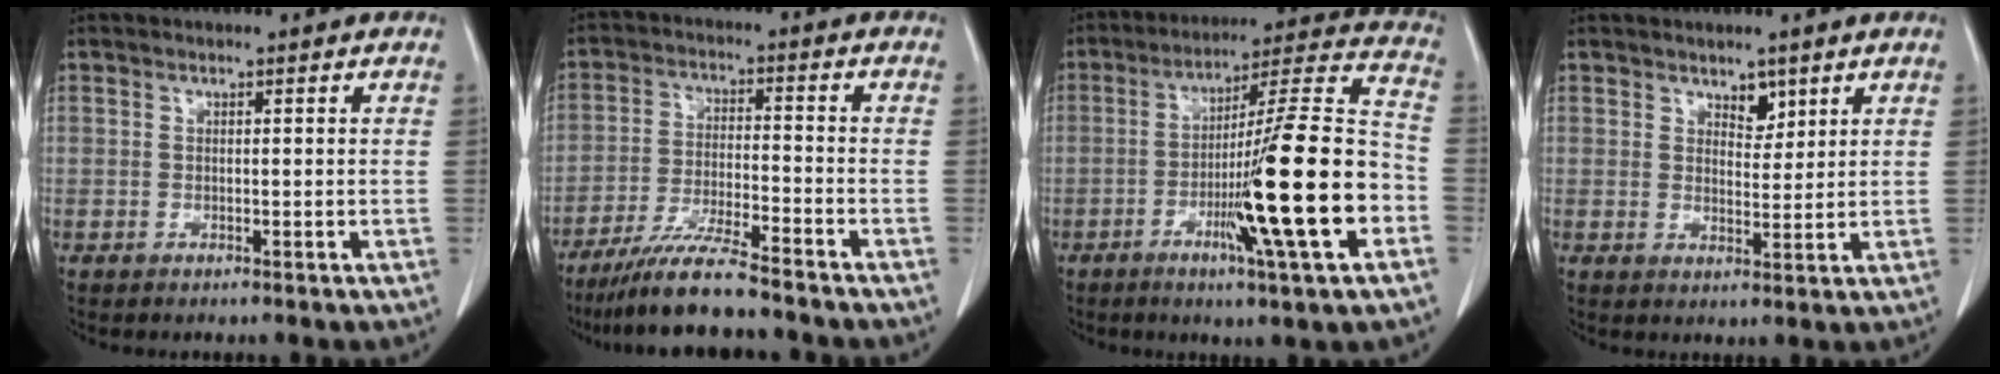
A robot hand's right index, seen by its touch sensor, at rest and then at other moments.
{"total": 10.1, "force": [-8.8, -0.1, 5.0], "torque": [-0.088, -0.026, -0.153]}
{"total": 20.0, "force": [-6.0, -0.2, 19.1], "torque": [-0.287, -0.004, -0.099]}
{"total": 2.9, "force": [2.0, 1.5, 1.5], "torque": [-0.018, -0.005, 0.036]}